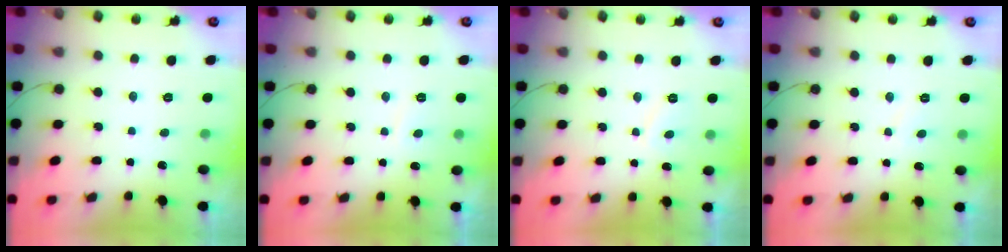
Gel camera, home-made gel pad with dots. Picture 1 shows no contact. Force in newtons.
{"total": 2.1, "press": 2.0, "slide": 0.6}
{"total": 2.0, "press": 1.9, "slide": 0.7}
{"total": 3.0, "press": 3.0, "slide": 0.5}